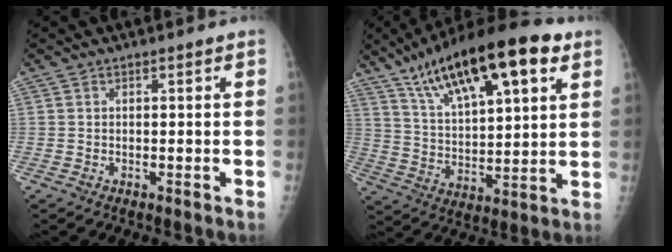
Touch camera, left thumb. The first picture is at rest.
{"total": 22.9, "force": [12.5, 7.6, 17.6], "torque": [-0.270, -0.026, 0.214]}